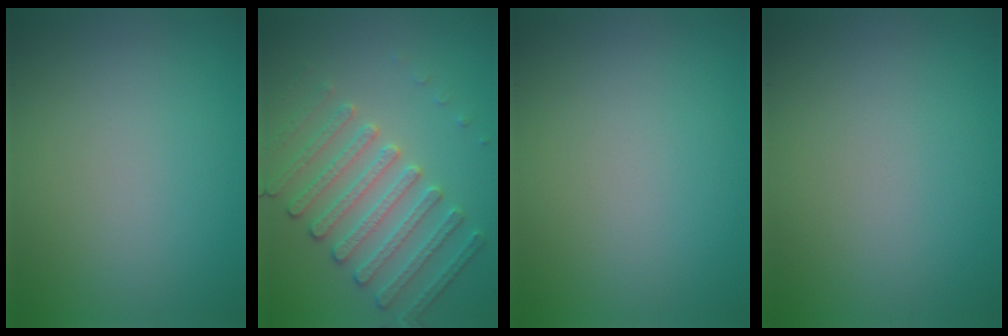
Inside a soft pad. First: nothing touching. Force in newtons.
{"total": 4.2, "press": 4.1, "slide": 1.2}
{"total": 0.0}
{"total": 0.0}